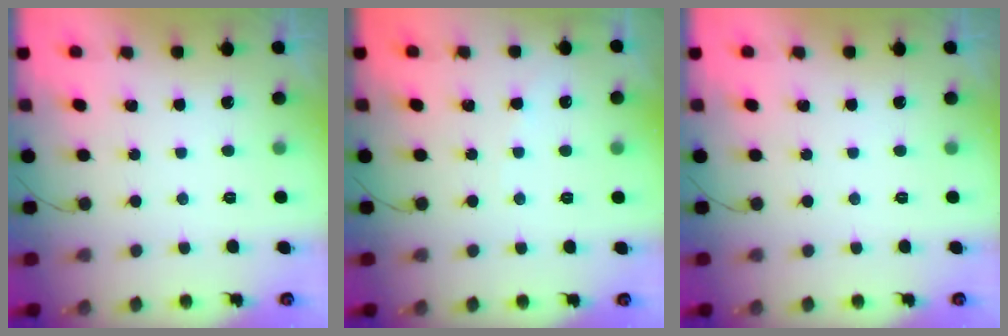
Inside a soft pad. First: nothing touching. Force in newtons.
{"total": 2.5, "press": 2.5, "slide": 0.4}
{"total": 0.0}